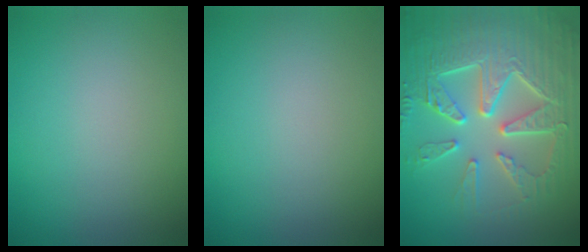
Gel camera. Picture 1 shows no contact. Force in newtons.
{"total": 0.0}
{"total": 8.9, "press": 6.5, "slide": 6.1}